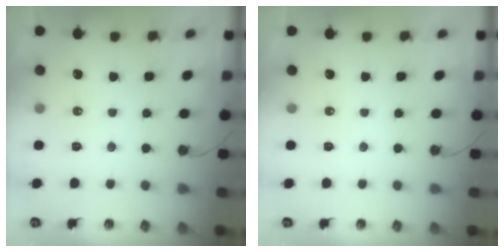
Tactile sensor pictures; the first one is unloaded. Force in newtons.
{"total": 0.0}